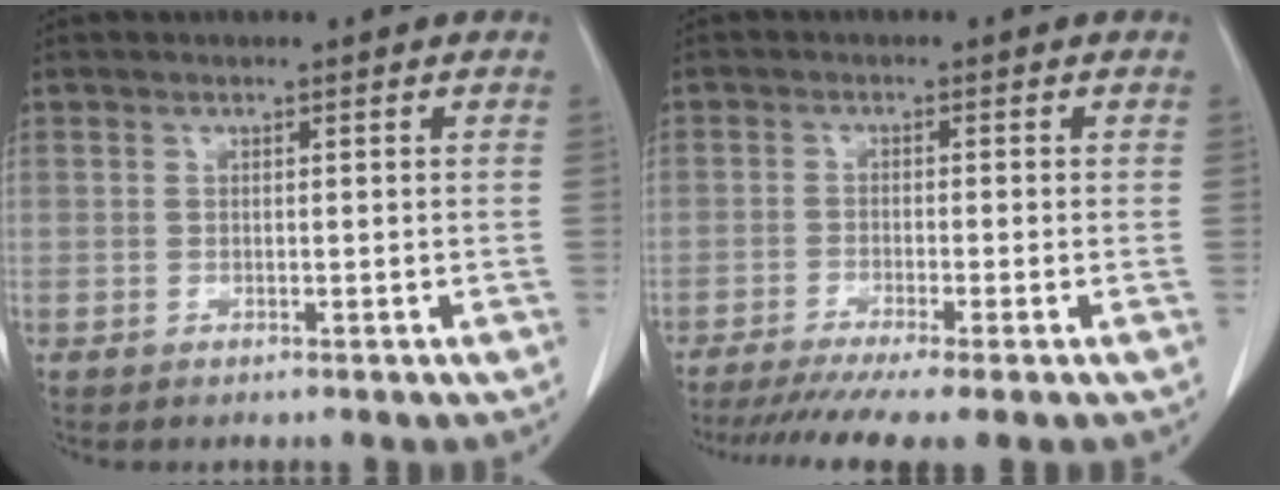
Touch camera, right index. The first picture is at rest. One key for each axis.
{"total": 9.6, "fx": -7.4, "fy": -0.2, "fz": 6.1, "tx": -0.090, "ty": -0.019, "tz": -0.116}